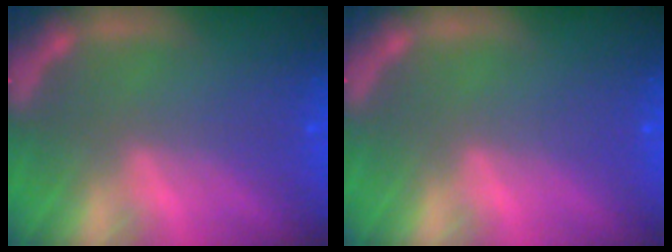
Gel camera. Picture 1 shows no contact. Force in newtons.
{"total": 0.0}